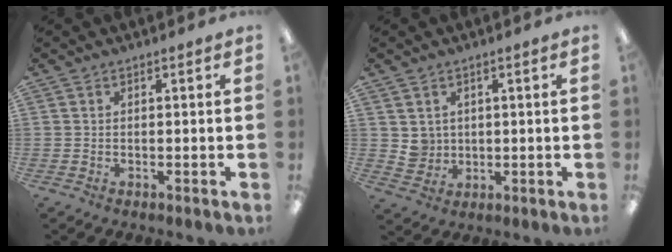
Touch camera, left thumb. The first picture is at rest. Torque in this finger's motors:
{"motor_torque": [-0.01, 0.01, 0.30, -0.32, -0.01]}